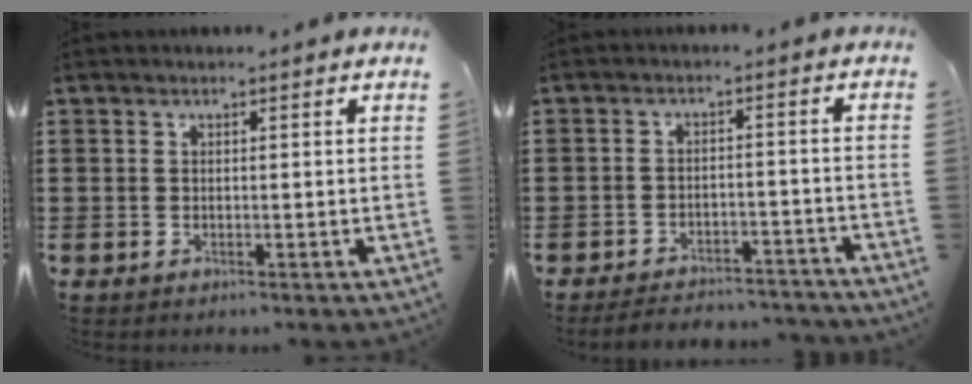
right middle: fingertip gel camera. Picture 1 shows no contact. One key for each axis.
{"total": 4.1, "fx": -4.0, "fy": 0.5, "fz": 0.4, "tx": -0.008, "ty": 0.004, "tz": -0.085}